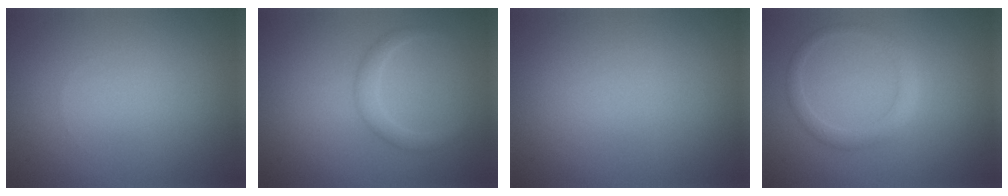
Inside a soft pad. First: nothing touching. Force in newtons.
{"total": 1.7, "press": 1.7, "slide": 0.1}
{"total": 0.0}
{"total": 1.8, "press": 1.8, "slide": 0.0}